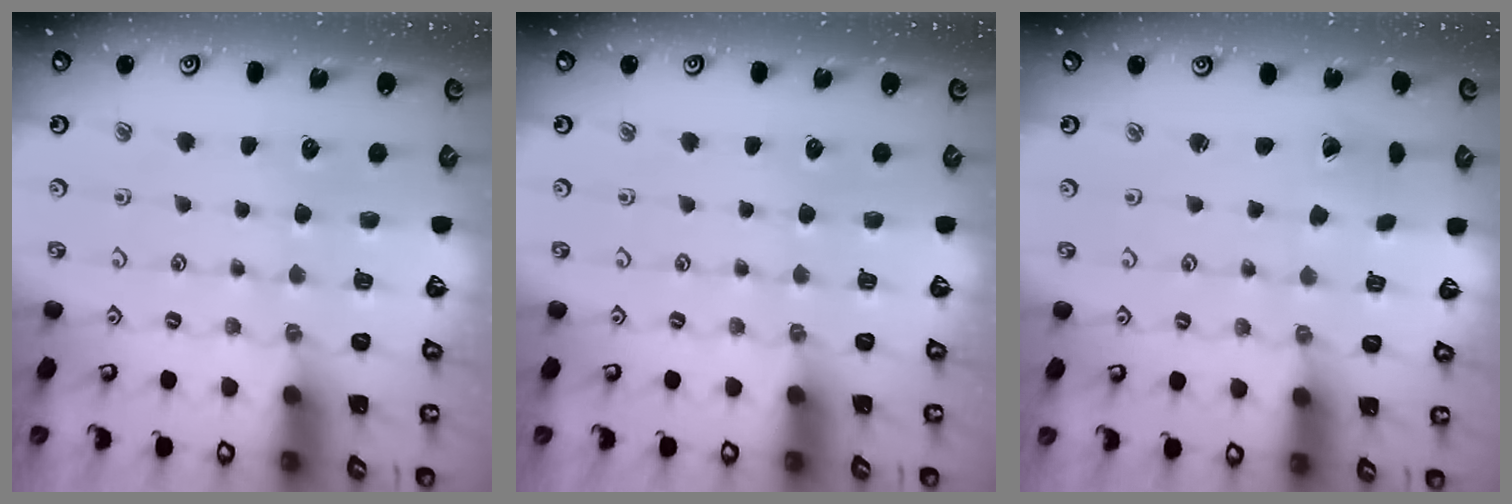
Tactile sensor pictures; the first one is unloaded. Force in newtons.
{"total": 0.0}
{"total": 1.2, "press": 1.2, "slide": 0.4}